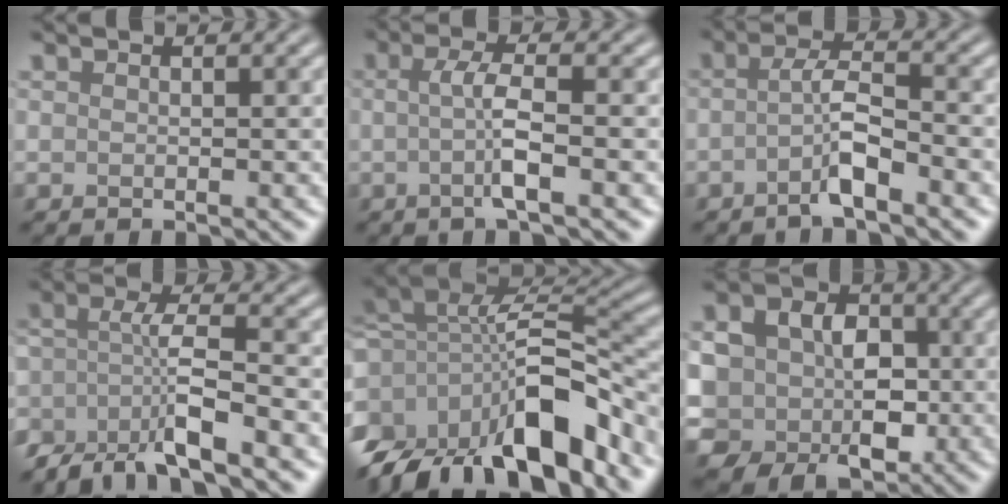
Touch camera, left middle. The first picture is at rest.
{"total": 3.4, "force": [-0.4, 0.5, 3.3], "torque": [-0.062, -0.002, -0.013]}
{"total": 3.2, "force": [-1.5, 0.4, 2.8], "torque": [-0.053, 0.012, -0.036]}
{"total": 5.7, "force": [-3.5, 1.4, 4.2], "torque": [-0.070, 0.002, -0.074]}
{"total": 13.7, "force": [-6.4, 6.0, 10.5], "torque": [-0.182, 0.008, -0.117]}
{"total": 9.4, "force": [-0.7, 7.9, 5.0], "torque": [-0.088, 0.001, -0.027]}